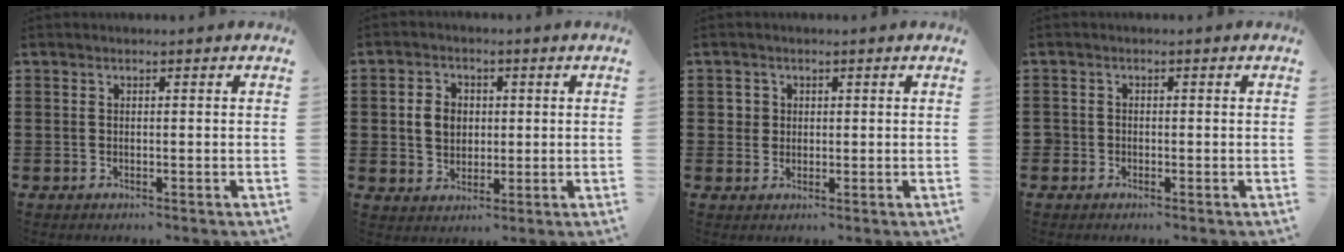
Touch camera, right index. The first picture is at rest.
{"total": 4.4, "force": [0.3, 3.6, 2.4], "torque": [-0.066, 0.010, 0.000]}
{"total": 1.9, "force": [0.5, 1.8, 0.4], "torque": [-0.016, 0.009, 0.008]}
{"total": 1.1, "force": [-0.6, 0.9, 0.1], "torque": [-0.005, 0.001, -0.014]}